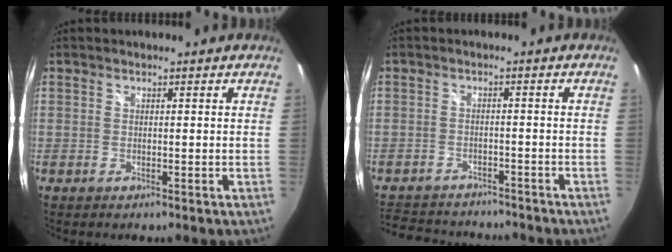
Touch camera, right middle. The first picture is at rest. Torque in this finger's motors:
{"motor_torque": [0.22, -0.62, -0.10, -0.04]}